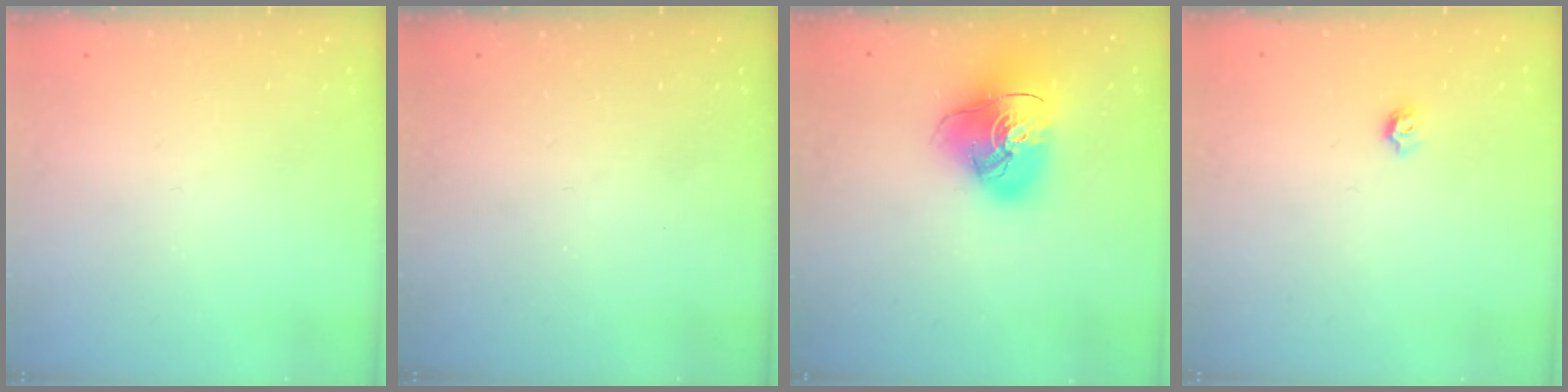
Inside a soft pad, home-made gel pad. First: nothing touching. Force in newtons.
{"total": 0.0}
{"total": 17.2, "press": 17.1, "slide": 2.0}
{"total": 4.7, "press": 4.6, "slide": 0.5}